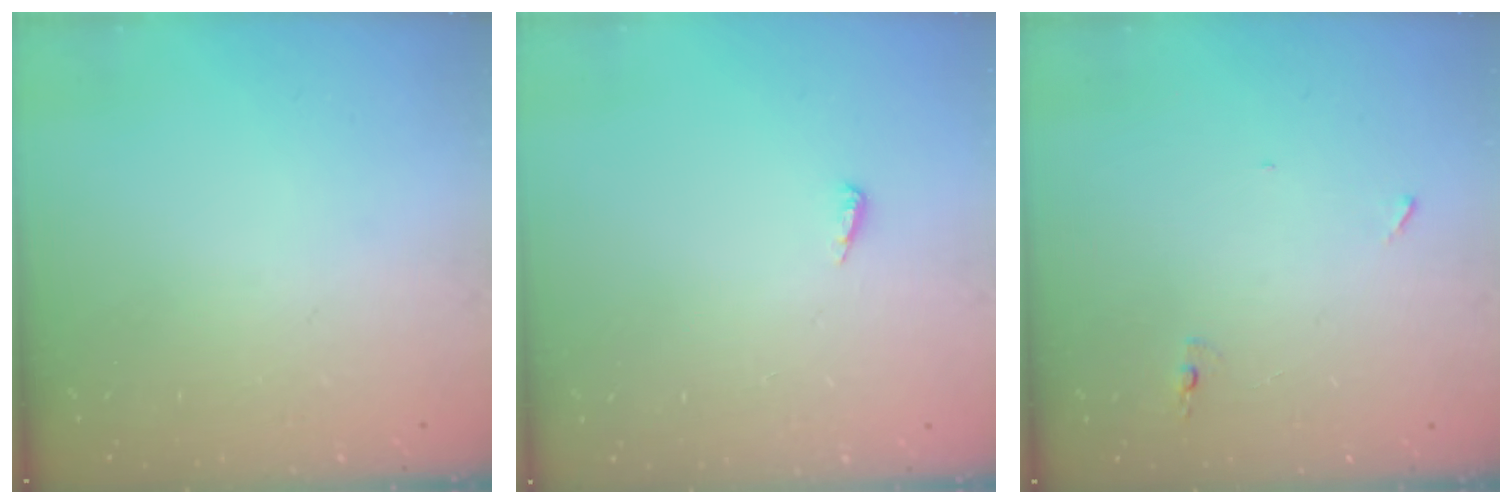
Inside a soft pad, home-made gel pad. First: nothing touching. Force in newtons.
{"total": 3.6, "press": 3.5, "slide": 0.6}
{"total": 4.7, "press": 4.5, "slide": 1.4}